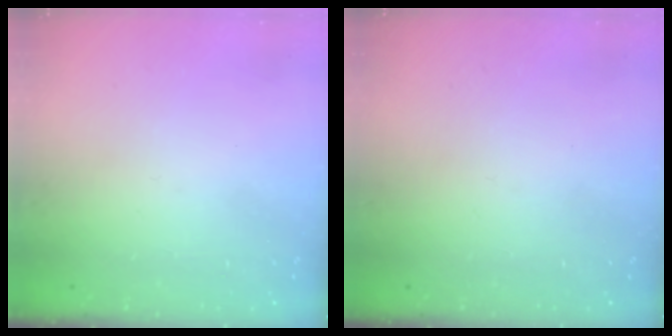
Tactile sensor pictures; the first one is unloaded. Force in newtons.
{"total": 0.0}